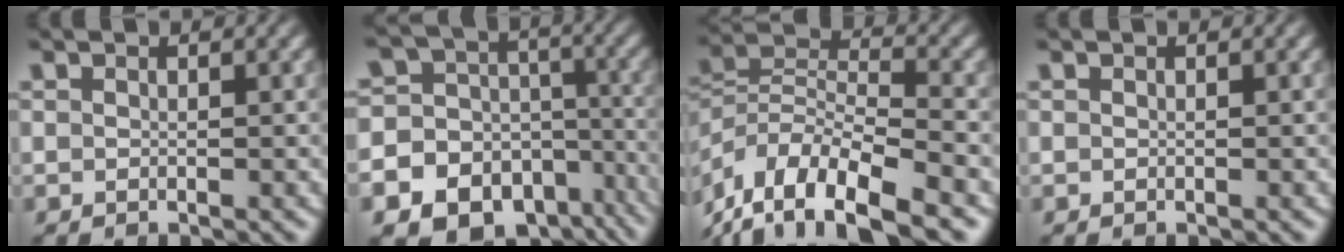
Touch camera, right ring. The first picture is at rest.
{"total": 21.1, "force": [-10.5, 16.9, 7.0], "torque": [-0.188, -0.093, -0.163]}
{"total": 10.2, "force": [-3.1, 7.1, 6.6], "torque": [-0.139, -0.028, -0.047]}
{"total": 0.0}